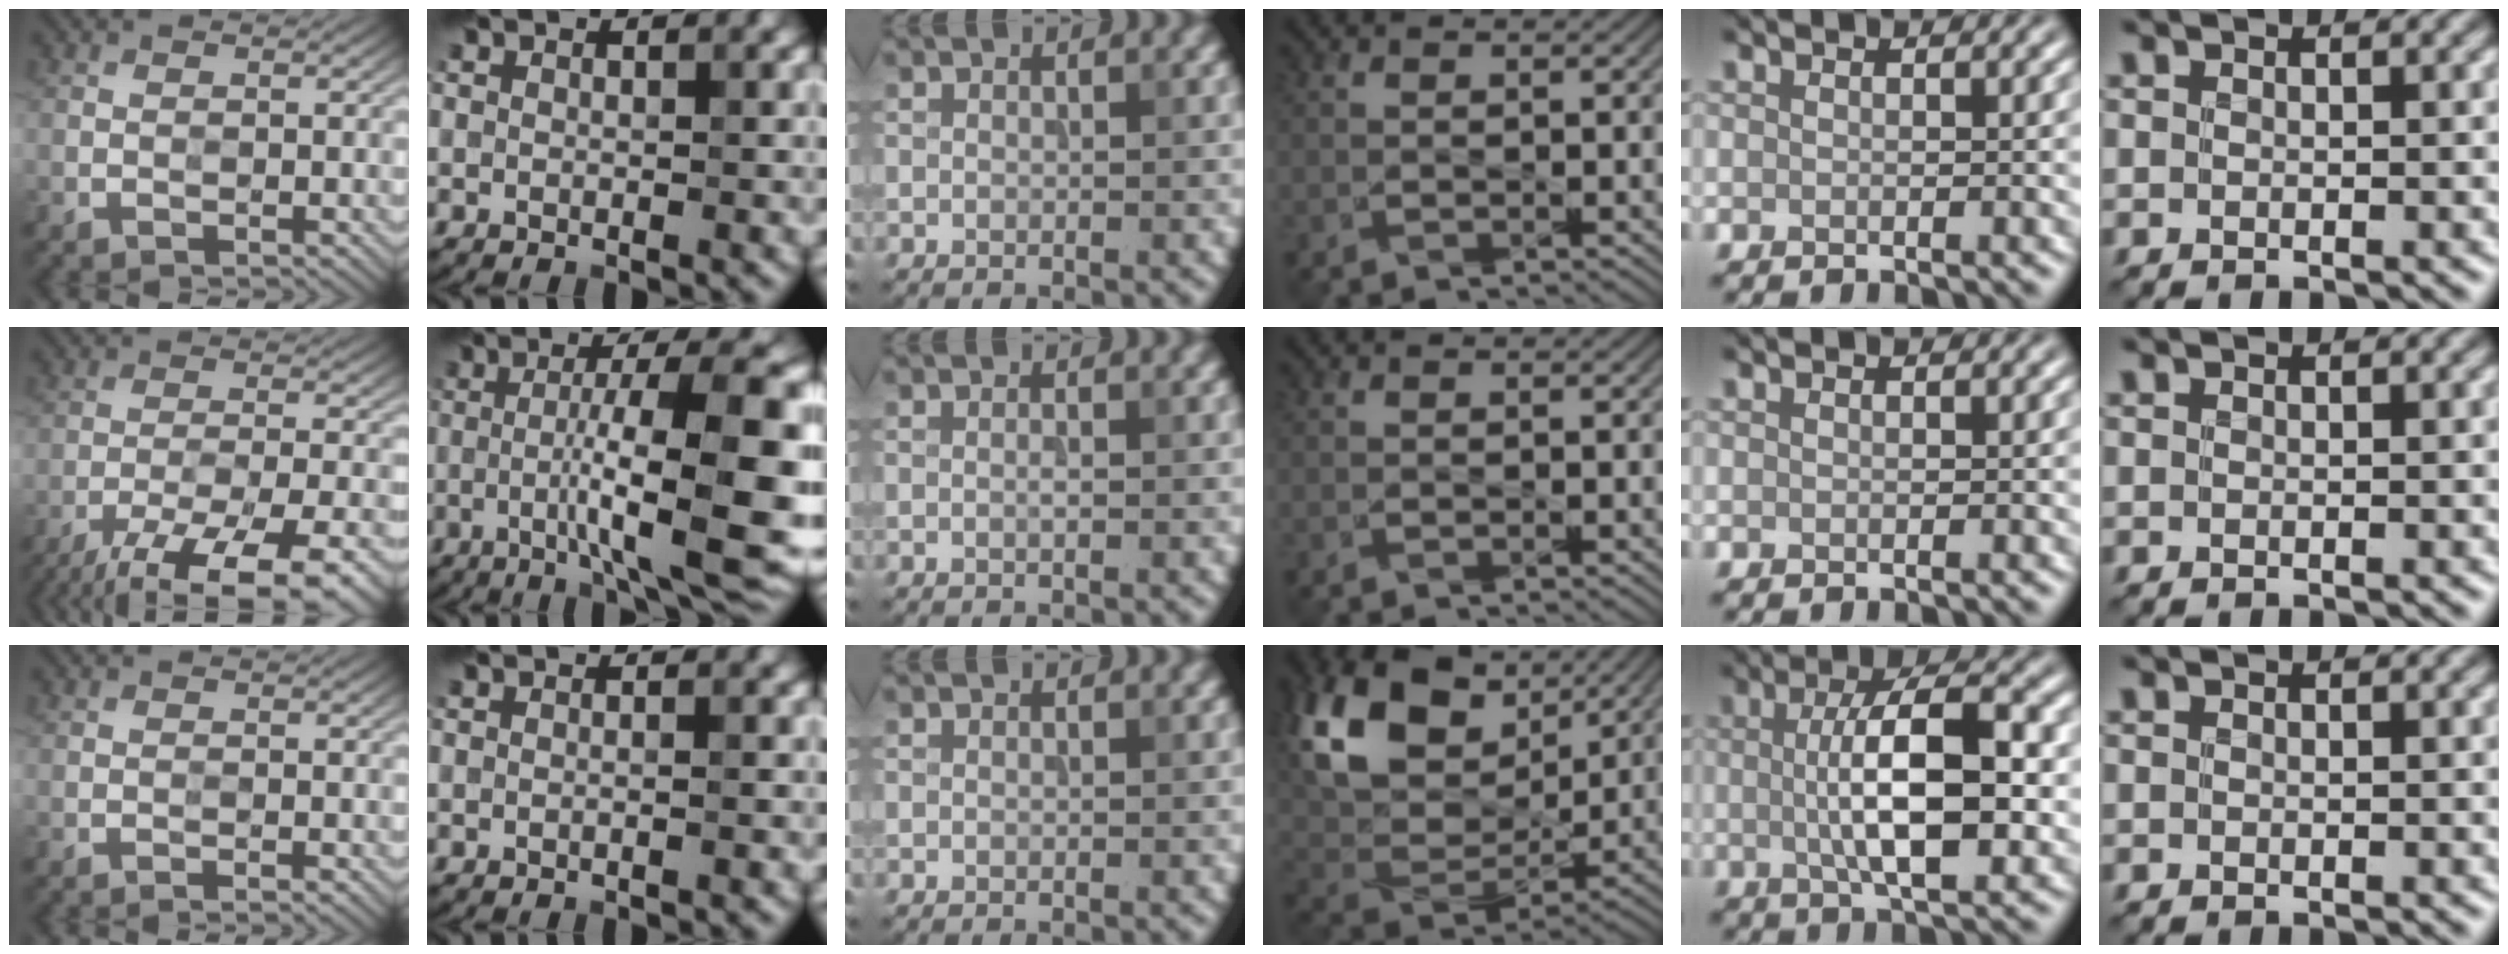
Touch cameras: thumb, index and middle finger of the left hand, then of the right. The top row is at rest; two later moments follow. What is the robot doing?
{"motion": "wipe", "object": "measuring cup"}